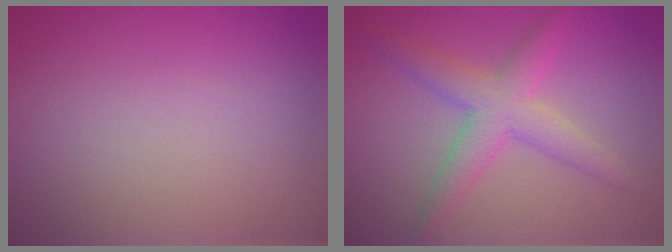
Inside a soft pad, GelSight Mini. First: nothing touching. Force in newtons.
{"total": 4.3, "press": 4.3, "slide": 0.1}